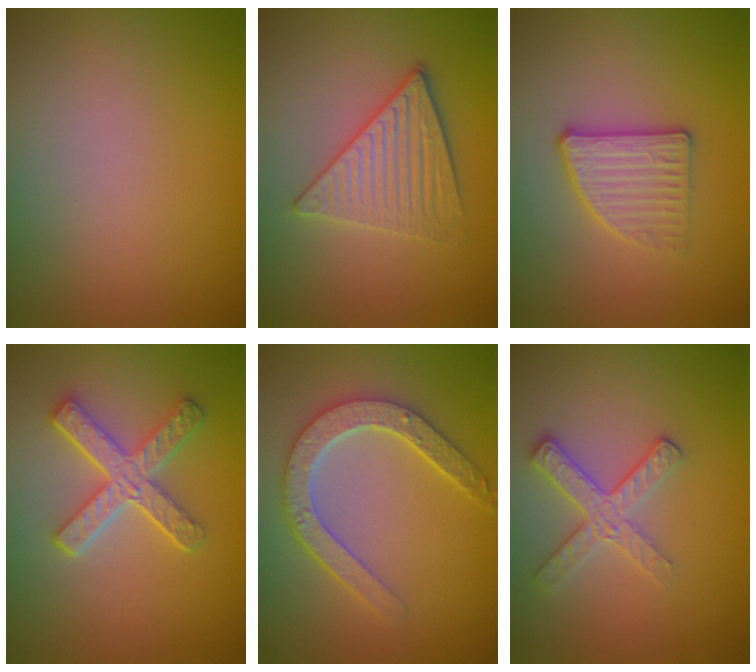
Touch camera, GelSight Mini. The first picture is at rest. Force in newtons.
{"total": 3.8, "press": 3.5, "slide": 1.5}
{"total": 2.8, "press": 2.5, "slide": 1.2}
{"total": 4.2, "press": 3.4, "slide": 2.4}
{"total": 4.7, "press": 3.8, "slide": 2.7}
{"total": 2.8, "press": 2.6, "slide": 1.0}